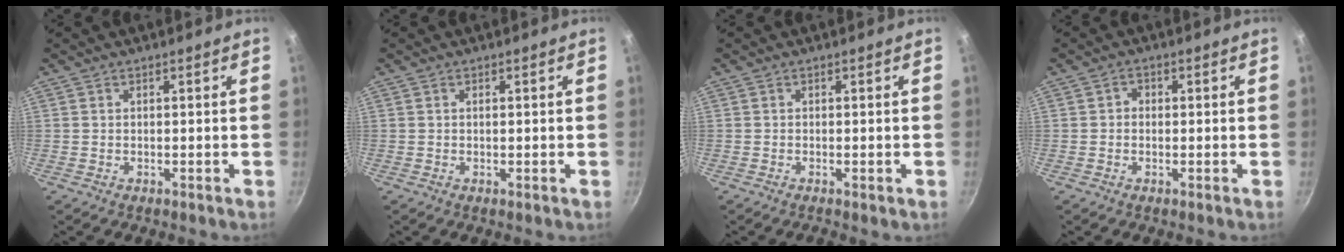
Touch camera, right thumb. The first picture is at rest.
{"total": 0.5, "force": [0.1, 0.2, 0.5], "torque": [-0.009, -0.001, 0.003]}
{"total": 1.0, "force": [-0.5, 0.2, 0.8], "torque": [-0.009, -0.002, -0.008]}
{"total": 1.7, "force": [0.0, 1.5, 0.8], "torque": [-0.002, 0.005, -0.005]}